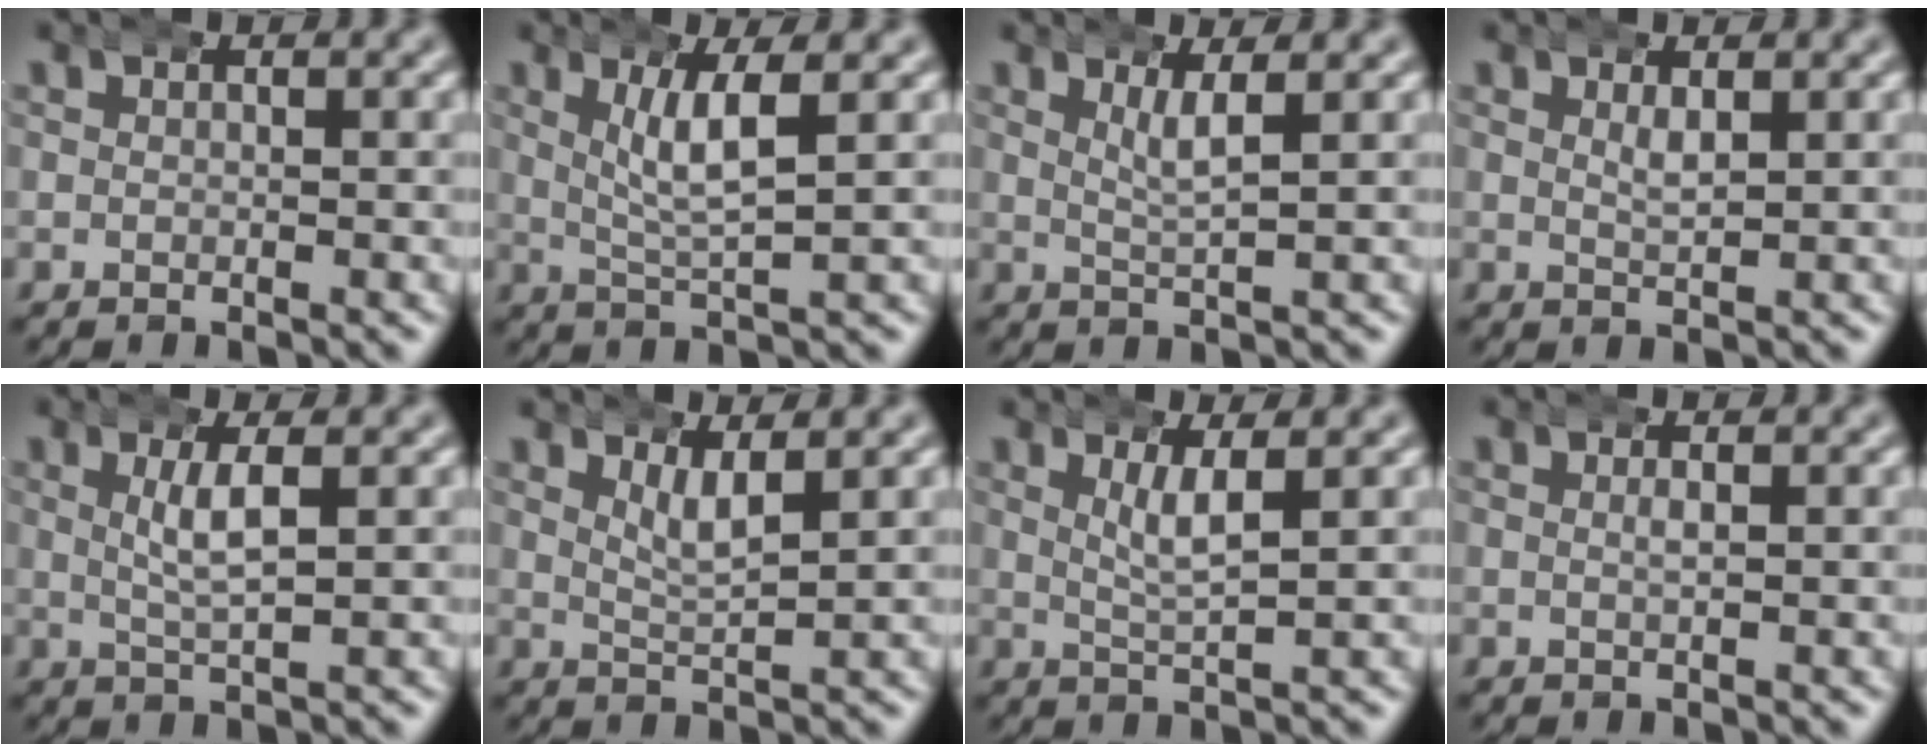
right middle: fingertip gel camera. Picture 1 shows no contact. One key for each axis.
{"total": 3.8, "fx": 1.5, "fy": 0.4, "fz": 3.5, "tx": -0.064, "ty": -0.003, "tz": 0.031}
{"total": 2.5, "fx": 1.5, "fy": -0.2, "fz": 2.0, "tx": -0.038, "ty": -0.002, "tz": 0.030}
{"total": 1.6, "fx": 0.9, "fy": 0.3, "fz": 1.3, "tx": -0.023, "ty": -0.006, "tz": 0.019}
{"total": 2.6, "fx": 0.7, "fy": 0.0, "fz": 2.5, "tx": -0.050, "ty": -0.001, "tz": 0.017}
{"total": 2.9, "fx": 1.9, "fy": 0.3, "fz": 2.1, "tx": -0.041, "ty": -0.007, "tz": 0.036}
{"total": 2.8, "fx": 1.3, "fy": 0.0, "fz": 2.4, "tx": -0.048, "ty": -0.001, "tz": 0.027}
{"total": 0.9, "fx": 0.1, "fy": 0.2, "fz": 0.9, "tx": -0.011, "ty": 0.001, "tz": 0.001}